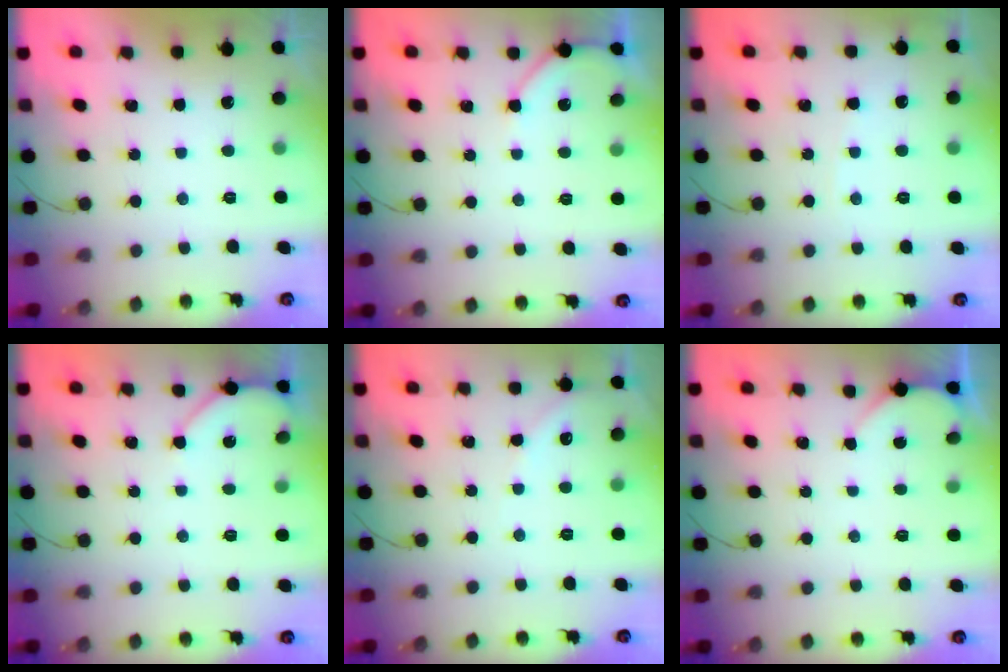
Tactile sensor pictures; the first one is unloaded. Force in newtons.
{"total": 5.9, "press": 5.9, "slide": 0.7}
{"total": 1.8, "press": 1.8, "slide": 0.2}
{"total": 3.3, "press": 3.2, "slide": 0.4}
{"total": 2.2, "press": 2.2, "slide": 0.4}
{"total": 1.8, "press": 1.8, "slide": 0.2}